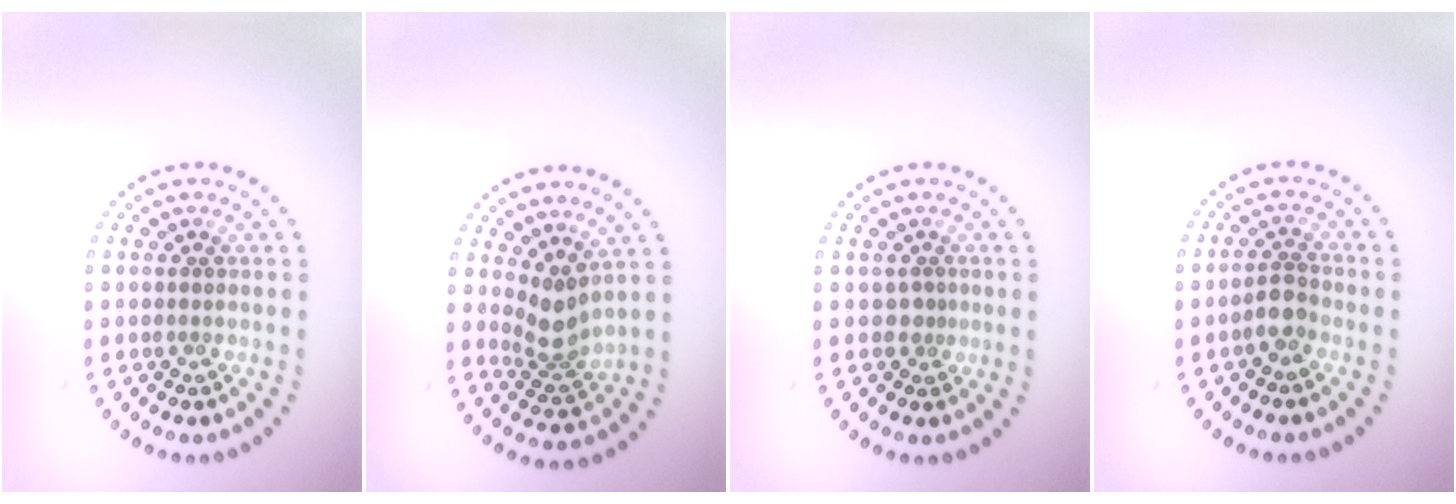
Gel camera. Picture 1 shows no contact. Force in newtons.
{"total": 2.9, "press": 2.0, "slide": 2.0}
{"total": 0.7, "press": 0.4, "slide": 0.6}
{"total": 1.9, "press": 1.7, "slide": 0.9}